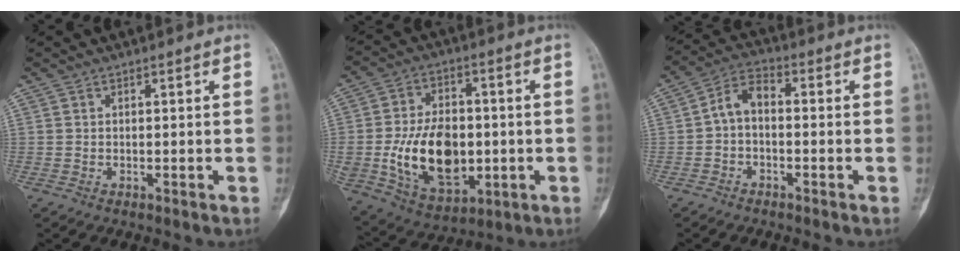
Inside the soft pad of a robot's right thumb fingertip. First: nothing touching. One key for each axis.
{"total": 18.8, "fx": -1.7, "fy": 12.3, "fz": 14.2, "tx": -0.212, "ty": 0.002, "tz": -0.005}
{"total": 5.6, "fx": -0.6, "fy": 3.2, "fz": 4.5, "tx": -0.075, "ty": 0.024, "tz": -0.026}